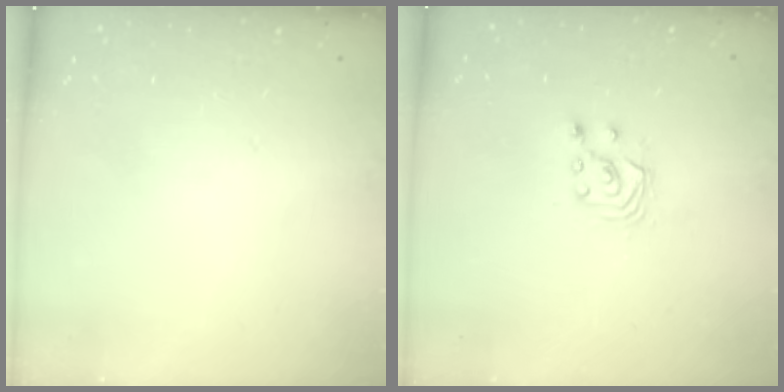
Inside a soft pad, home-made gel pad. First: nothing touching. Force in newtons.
{"total": 2.9, "press": 2.9, "slide": 0.2}